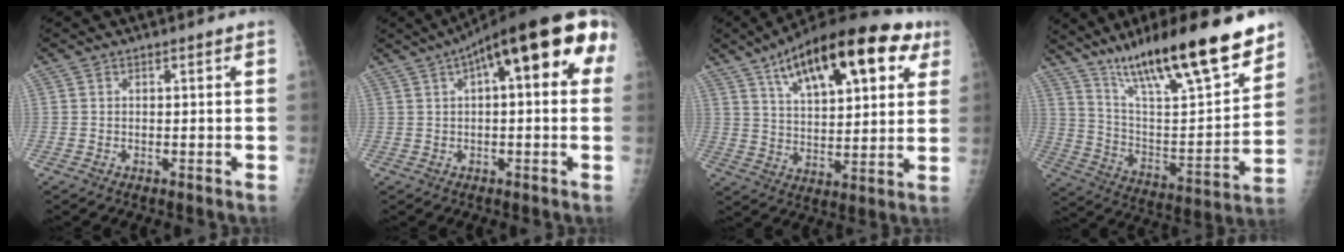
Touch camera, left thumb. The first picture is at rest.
{"total": 19.6, "force": [6.5, 6.6, 17.3], "torque": [-0.249, 0.037, 0.086]}
{"total": 24.2, "force": [11.8, 9.9, 18.7], "torque": [-0.258, -0.008, 0.181]}
{"total": 26.4, "force": [18.3, 5.3, 18.3], "torque": [-0.272, -0.066, 0.310]}